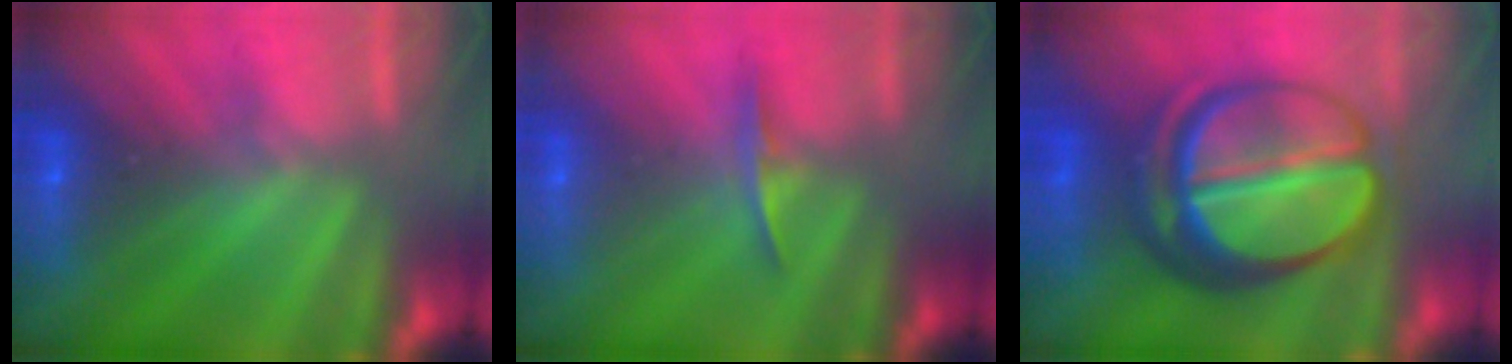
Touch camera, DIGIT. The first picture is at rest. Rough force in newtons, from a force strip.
{"total": 1.0}
{"total": 9.0}